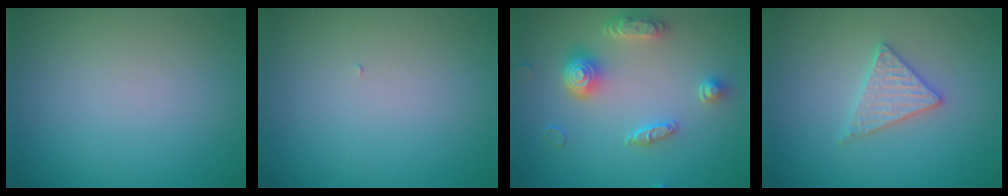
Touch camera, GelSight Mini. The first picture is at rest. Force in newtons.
{"total": 0.0}
{"total": 4.6, "press": 3.7, "slide": 2.8}
{"total": 2.6, "press": 2.6, "slide": 0.3}